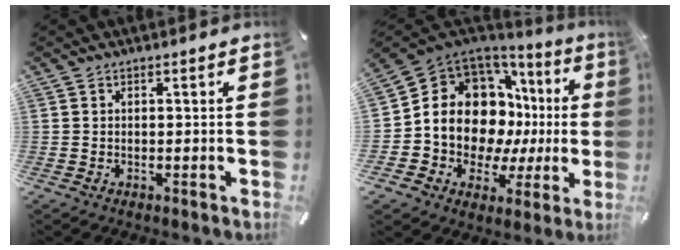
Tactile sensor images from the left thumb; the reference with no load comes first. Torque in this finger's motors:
{"motor_torque": [0.59, 2.50, 1.71, 0.99, 0.27]}